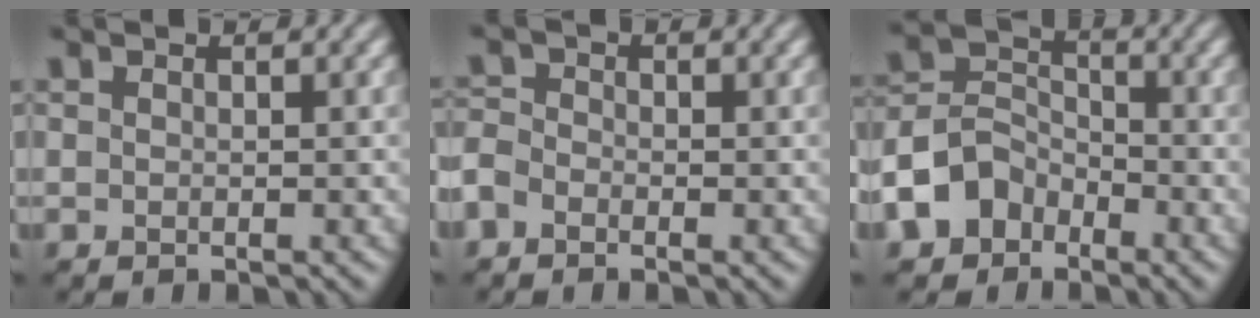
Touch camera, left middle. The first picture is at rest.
{"total": 2.0, "force": [-1.4, 1.2, 0.7], "torque": [-0.015, 0.002, -0.037]}
{"total": 5.6, "force": [-3.2, 4.1, 1.9], "torque": [-0.024, 0.011, -0.081]}